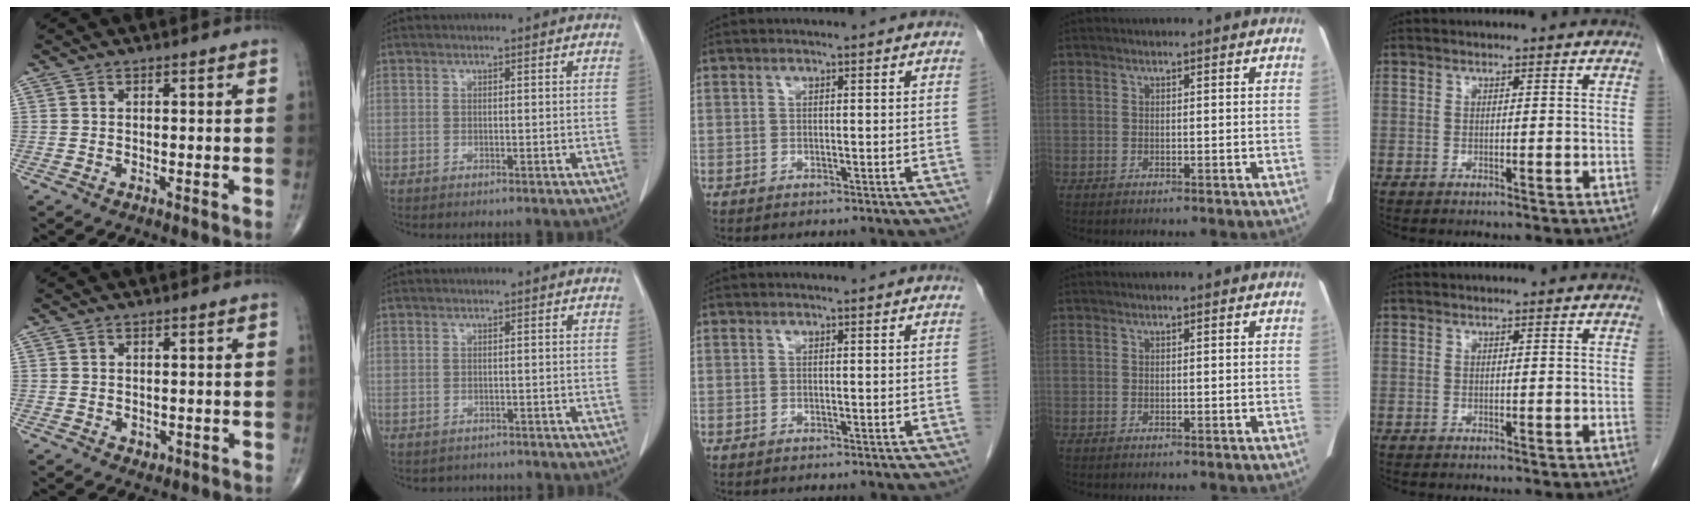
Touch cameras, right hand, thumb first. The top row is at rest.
{"thumb": {"total": 1.1, "force": [-0.1, 1.0, 0.5], "torque": [-0.006, -0.001, 0.003]}, "index": {"total": 2.1, "force": [-1.7, 1.2, -0.3], "torque": [-0.005, 0.003, -0.026]}}